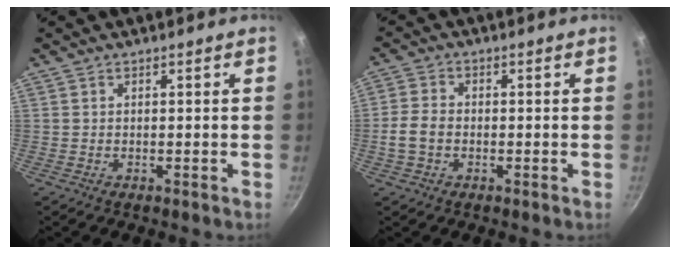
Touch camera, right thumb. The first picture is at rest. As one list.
[{"total": 5.1, "force": [-1.1, 3.7, 3.4], "torque": [-0.064, 0.016, -0.026]}]